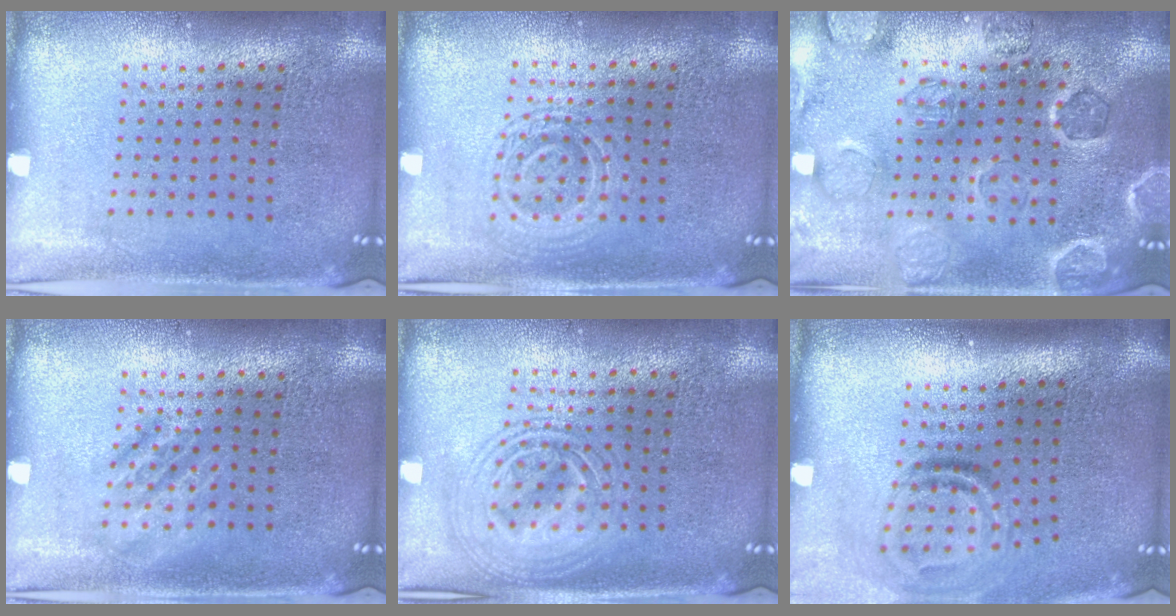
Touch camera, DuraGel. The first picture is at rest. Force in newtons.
{"total": 1.1, "press": 1.0, "slide": 0.3}
{"total": 1.4, "press": 1.4, "slide": 0.2}
{"total": 1.6, "press": 1.6, "slide": 0.3}
{"total": 2.9, "press": 2.9, "slide": 0.3}
{"total": 1.8, "press": 1.0, "slide": 1.5}